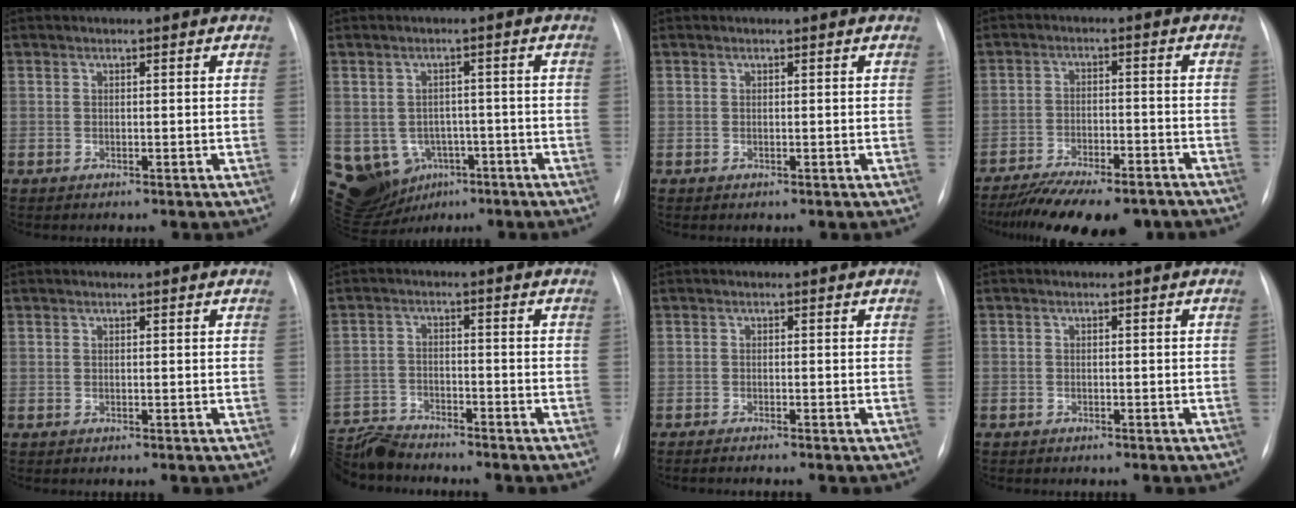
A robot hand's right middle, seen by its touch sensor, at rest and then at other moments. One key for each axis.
{"total": 13.8, "fx": -5.3, "fy": 11.8, "fz": 4.9, "tx": -0.124, "ty": 0.016, "tz": -0.059}
{"total": 0.0}
{"total": 16.2, "fx": -13.5, "fy": 4.5, "fz": 7.8, "tx": -0.137, "ty": -0.010, "tz": -0.193}
{"total": 0.0}
{"total": 8.1, "fx": -8.0, "fy": 0.5, "fz": 0.8, "tx": -0.020, "ty": -0.007, "tz": -0.150}
{"total": 3.4, "fx": -2.9, "fy": -0.1, "fz": 1.7, "tx": -0.019, "ty": -0.004, "tz": -0.037}
{"total": 0.7, "fx": -0.6, "fy": 0.4, "fz": 0.2, "tx": -0.003, "ty": 0.001, "tz": -0.011}